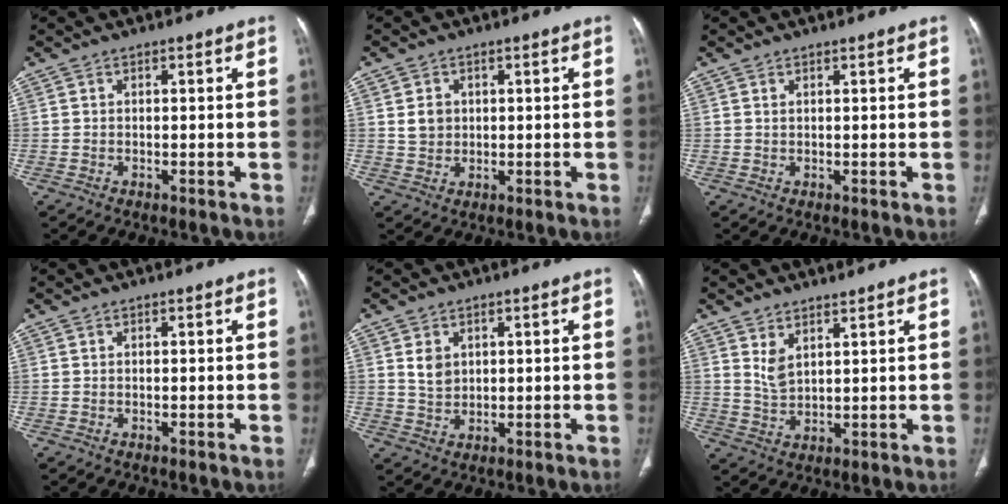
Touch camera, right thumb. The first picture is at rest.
{"total": 3.5, "force": [0.7, 3.0, 1.5], "torque": [-0.010, -0.002, 0.017]}
{"total": 0.5, "force": [0.5, 0.0, 0.2], "torque": [-0.005, -0.003, 0.009]}
{"total": 0.0}
{"total": 3.7, "force": [1.3, 2.8, 2.0], "torque": [-0.022, -0.011, 0.031]}
{"total": 4.1, "force": [2.8, 1.6, 2.5], "torque": [-0.042, -0.029, 0.061]}